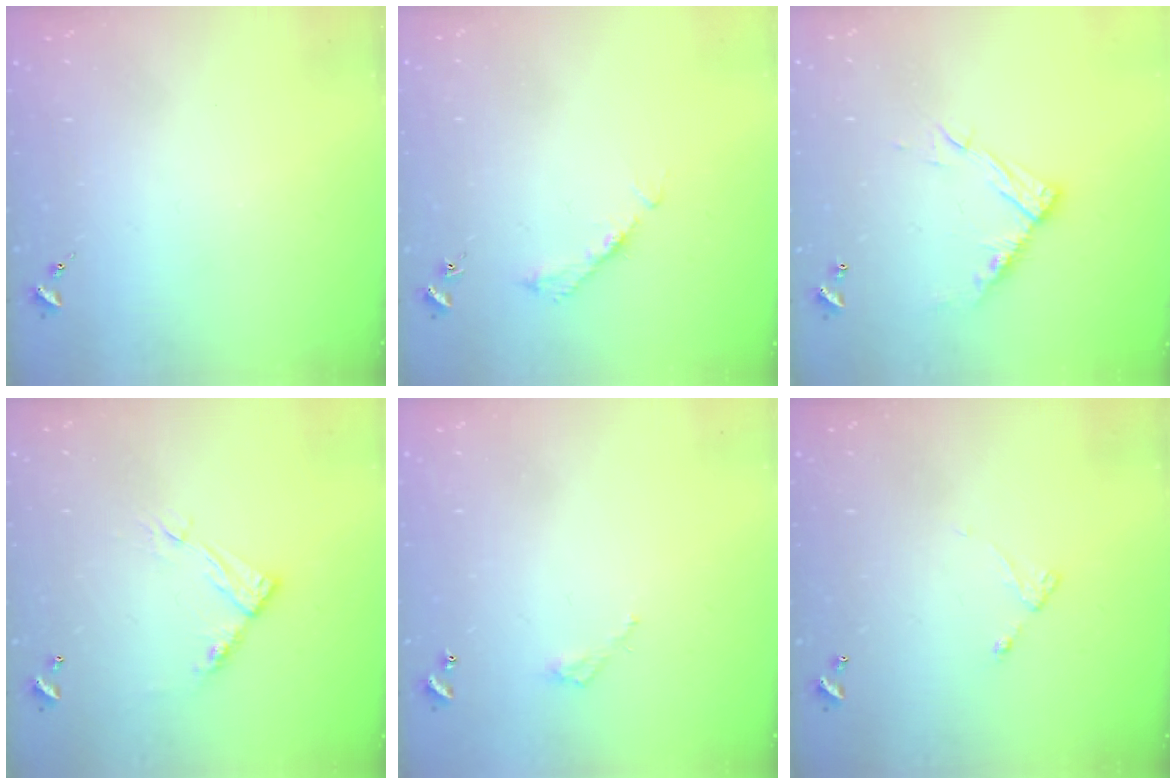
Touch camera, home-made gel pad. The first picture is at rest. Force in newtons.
{"total": 4.1, "press": 4.1, "slide": 0.3}
{"total": 11.4, "press": 11.4, "slide": 0.7}
{"total": 9.4, "press": 9.4, "slide": 0.5}
{"total": 3.2, "press": 3.1, "slide": 0.2}
{"total": 4.0, "press": 4.0, "slide": 0.3}